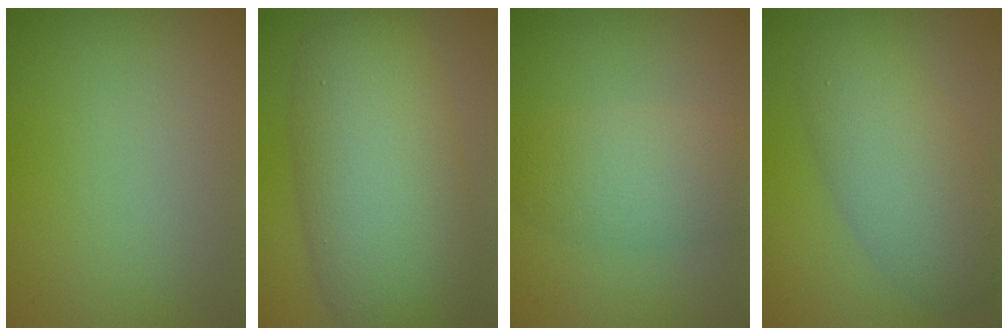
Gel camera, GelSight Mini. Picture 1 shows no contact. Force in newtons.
{"total": 11.4, "press": 11.4, "slide": 0.3}
{"total": 4.1, "press": 4.1, "slide": 0.2}
{"total": 6.0, "press": 6.0, "slide": 0.0}